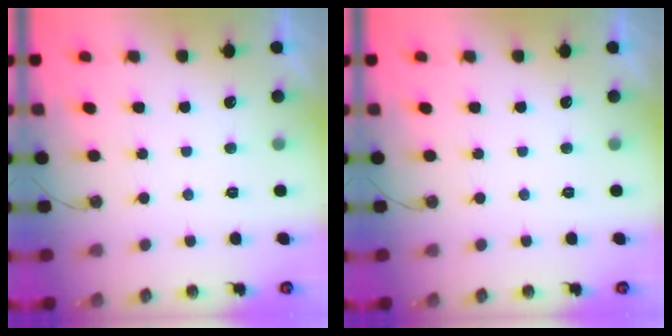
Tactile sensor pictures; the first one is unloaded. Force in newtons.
{"total": 0.0}